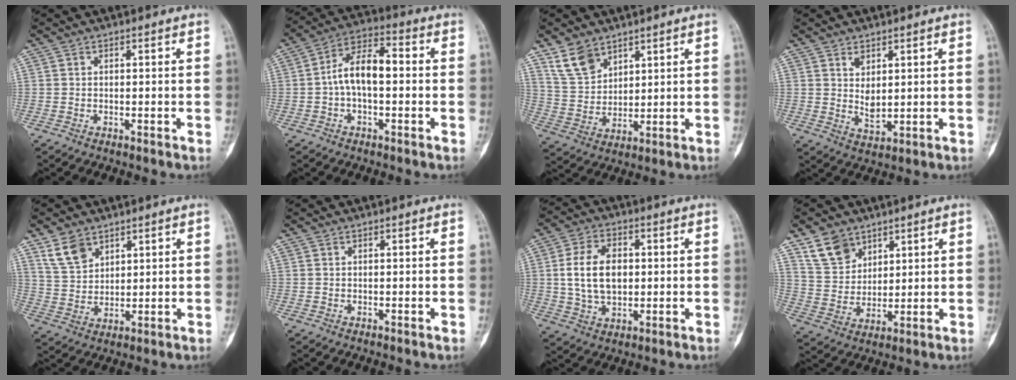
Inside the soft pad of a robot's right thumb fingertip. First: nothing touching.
{"total": 9.7, "force": [-0.5, 5.1, 8.3], "torque": [-0.142, 0.038, -0.019]}
{"total": 7.9, "force": [5.5, 4.7, 3.1], "torque": [-0.043, -0.025, 0.118]}
{"total": 4.1, "force": [1.6, 2.3, 3.0], "torque": [-0.045, -0.019, 0.035]}
{"total": 6.6, "force": [4.4, 4.2, 2.8], "torque": [-0.038, -0.023, 0.095]}
{"total": 0.0}
{"total": 11.1, "force": [1.0, 7.3, 8.3], "torque": [-0.138, 0.003, 0.023]}
{"total": 8.3, "force": [5.6, 5.5, 2.6], "torque": [-0.027, -0.028, 0.118]}